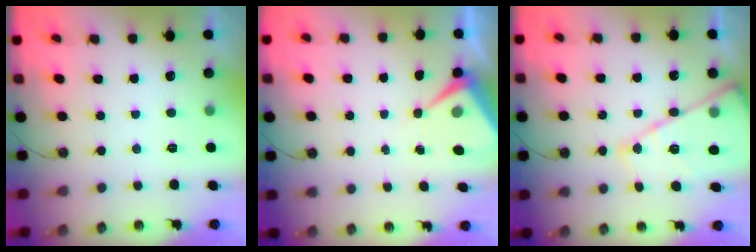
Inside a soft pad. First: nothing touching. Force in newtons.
{"total": 6.2, "press": 6.2, "slide": 0.9}
{"total": 17.0, "press": 17.0, "slide": 1.5}